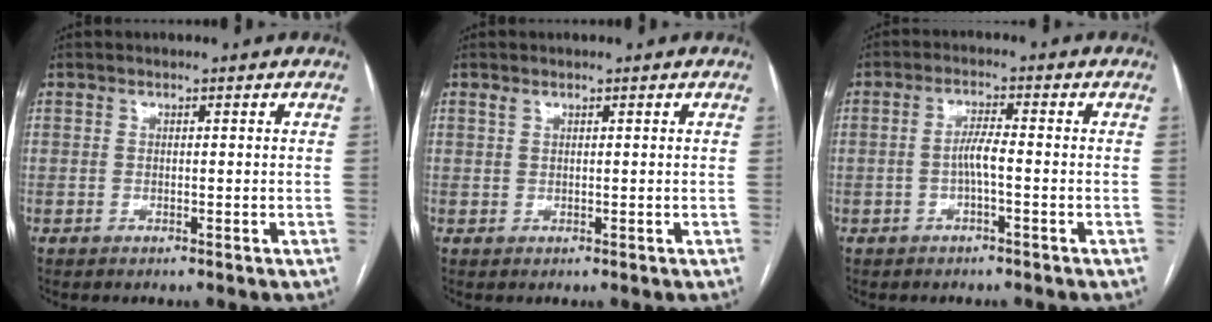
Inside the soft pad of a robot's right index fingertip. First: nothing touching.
{"total": 0.6, "force": [0.5, 0.2, 0.2], "torque": [-0.009, 0.007, 0.012]}
{"total": 3.1, "force": [-0.8, 0.3, 2.9], "torque": [-0.054, 0.005, -0.016]}